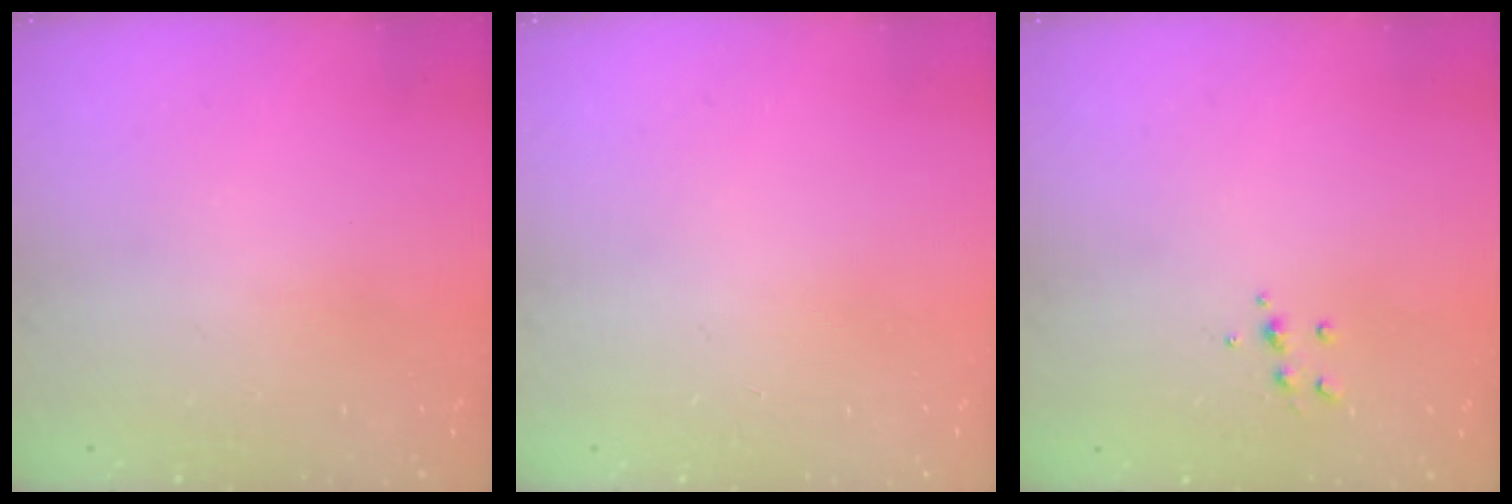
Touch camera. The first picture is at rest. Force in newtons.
{"total": 0.0}
{"total": 5.8, "press": 5.7, "slide": 0.8}